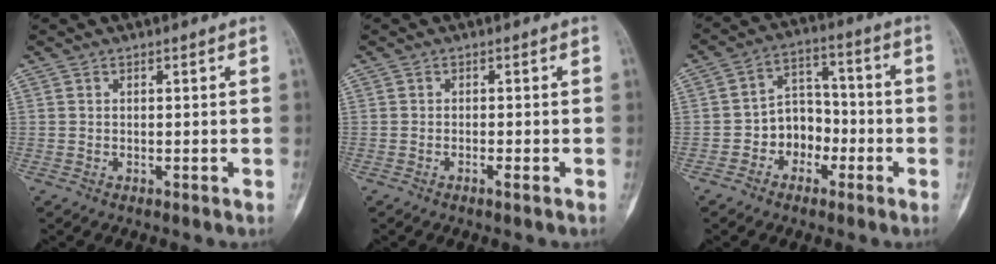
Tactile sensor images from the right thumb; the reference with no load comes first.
{"total": 1.1, "force": [-0.6, 0.0, 0.9], "torque": [-0.018, 0.002, -0.012]}
{"total": 8.3, "force": [-2.9, 6.6, 4.1], "torque": [-0.022, 0.044, -0.059]}